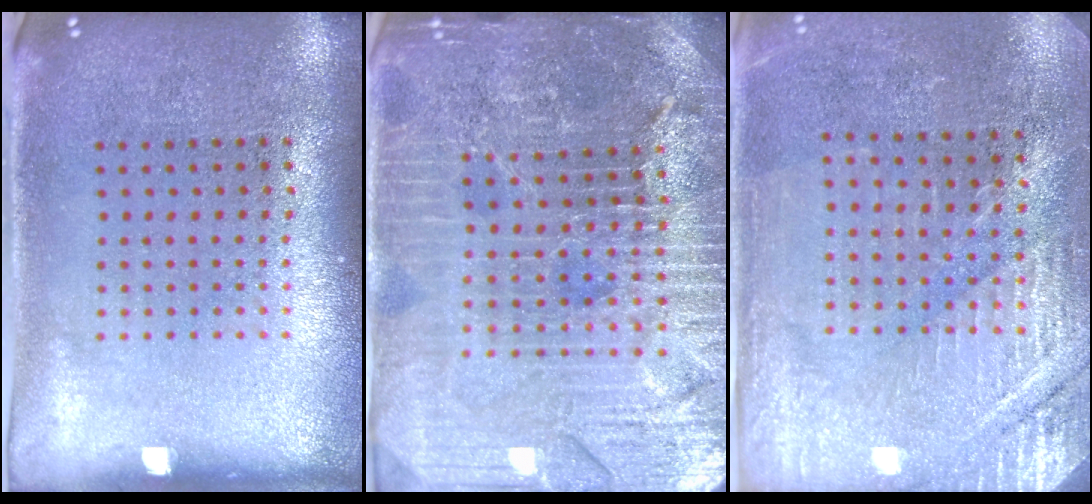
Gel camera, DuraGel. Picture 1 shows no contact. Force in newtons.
{"total": 5.2, "press": 4.8, "slide": 2.1}
{"total": 2.9, "press": 2.9, "slide": 0.2}